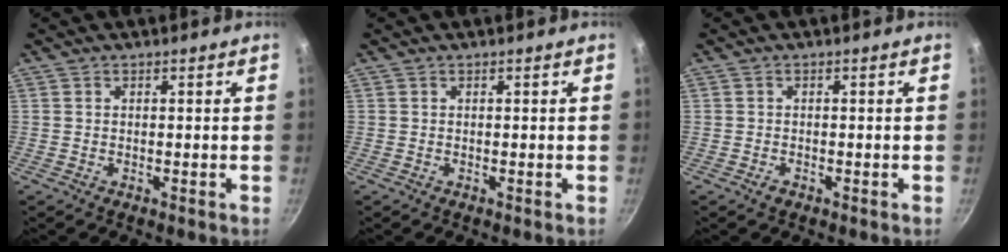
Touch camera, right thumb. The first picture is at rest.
{"total": 0.0}
{"total": 1.3, "force": [-0.8, 0.8, 0.6], "torque": [-0.010, 0.004, -0.014]}